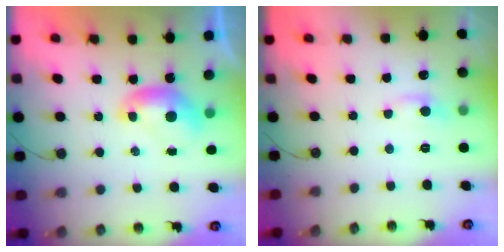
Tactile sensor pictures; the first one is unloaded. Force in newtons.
{"total": 1.7, "press": 1.6, "slide": 0.7}